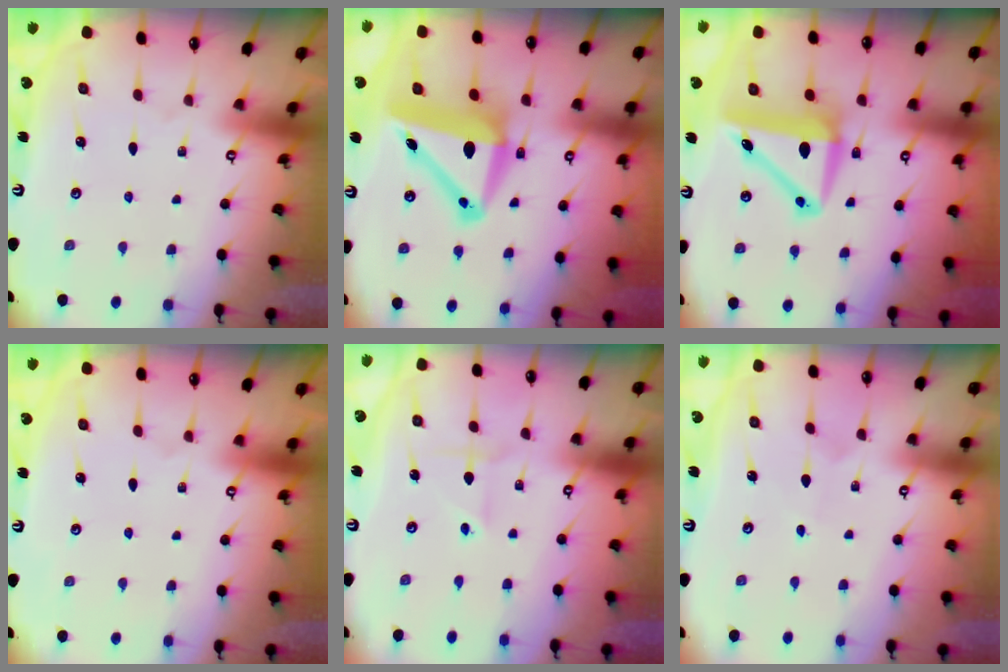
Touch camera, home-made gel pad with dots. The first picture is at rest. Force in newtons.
{"total": 12.5, "press": 12.3, "slide": 1.8}
{"total": 8.5, "press": 8.2, "slide": 2.2}
{"total": 0.0}
{"total": 1.9, "press": 1.9, "slide": 0.3}
{"total": 1.9, "press": 1.9, "slide": 0.2}